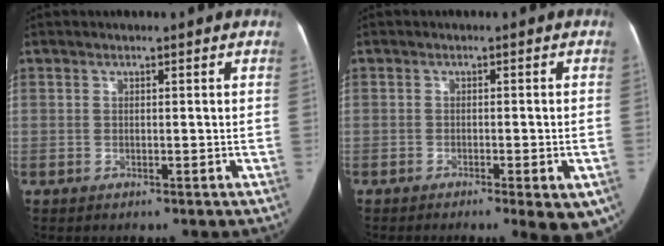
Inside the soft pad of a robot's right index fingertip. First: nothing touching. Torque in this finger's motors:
{"motor_torque": [1.14, -0.99, 0.20, 0.06]}